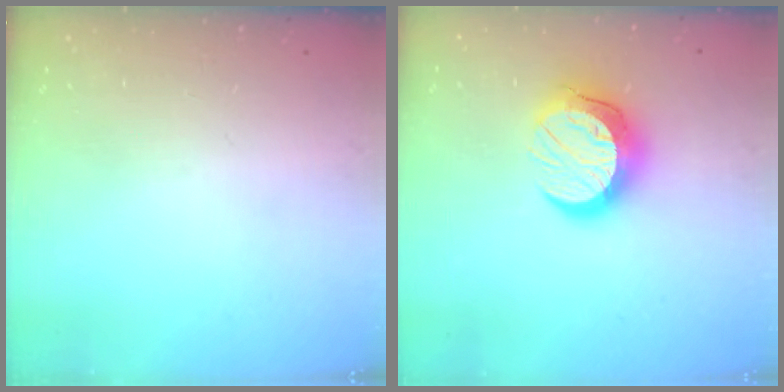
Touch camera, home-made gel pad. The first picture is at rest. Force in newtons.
{"total": 12.7, "press": 12.7, "slide": 1.1}